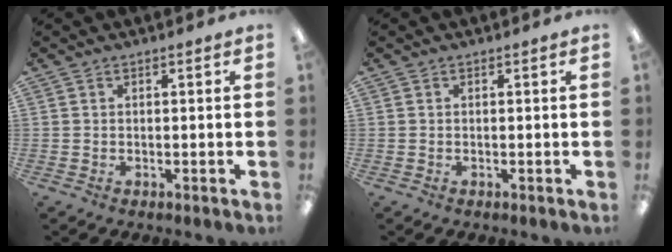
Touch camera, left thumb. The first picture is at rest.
{"total": 0.0}